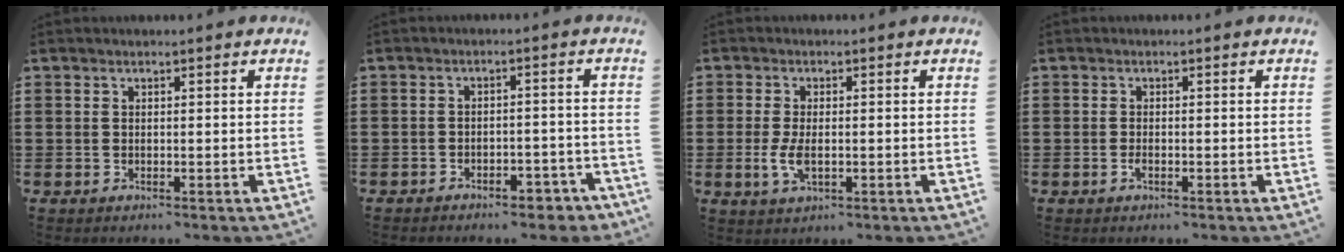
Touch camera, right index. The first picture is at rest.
{"total": 3.4, "force": [-3.2, 0.7, 0.8], "torque": [-0.017, 0.004, -0.065]}
{"total": 3.7, "force": [-0.5, 1.7, 3.2], "torque": [-0.078, -0.006, -0.012]}
{"total": 0.9, "force": [-0.4, 0.3, 0.7], "torque": [-0.023, -0.008, -0.008]}